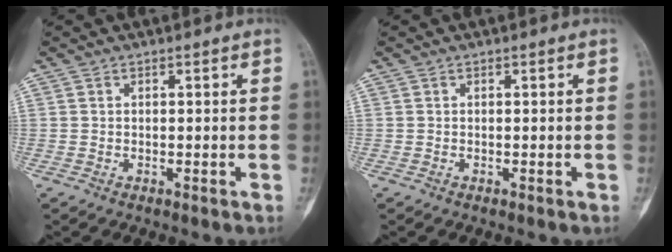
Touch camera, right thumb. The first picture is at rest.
{"total": 0.0}